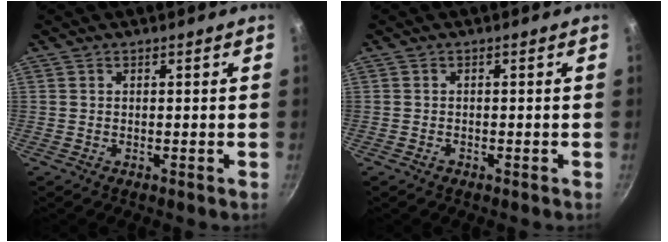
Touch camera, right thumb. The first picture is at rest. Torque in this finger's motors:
{"motor_torque": [-0.16, -0.01, -0.08, 0.20, 0.03]}